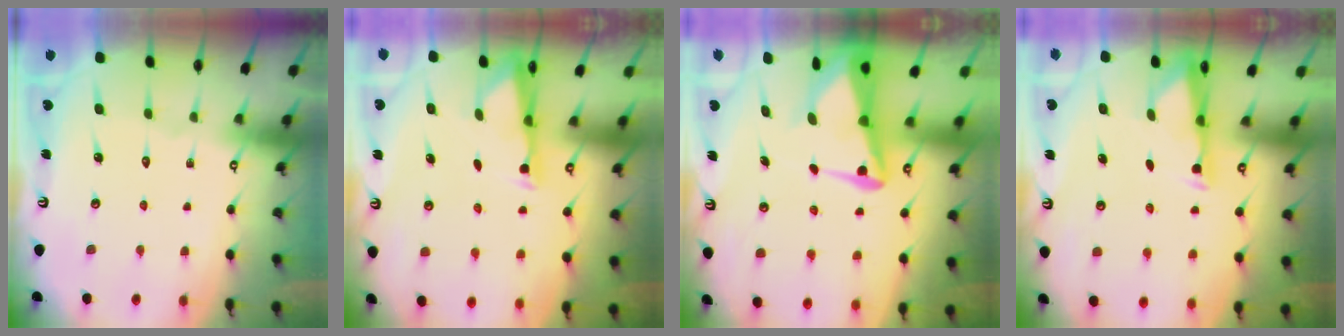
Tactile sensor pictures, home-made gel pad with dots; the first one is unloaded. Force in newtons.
{"total": 2.7, "press": 2.7, "slide": 0.5}
{"total": 4.9, "press": 4.8, "slide": 0.9}
{"total": 2.9, "press": 2.9, "slide": 0.6}